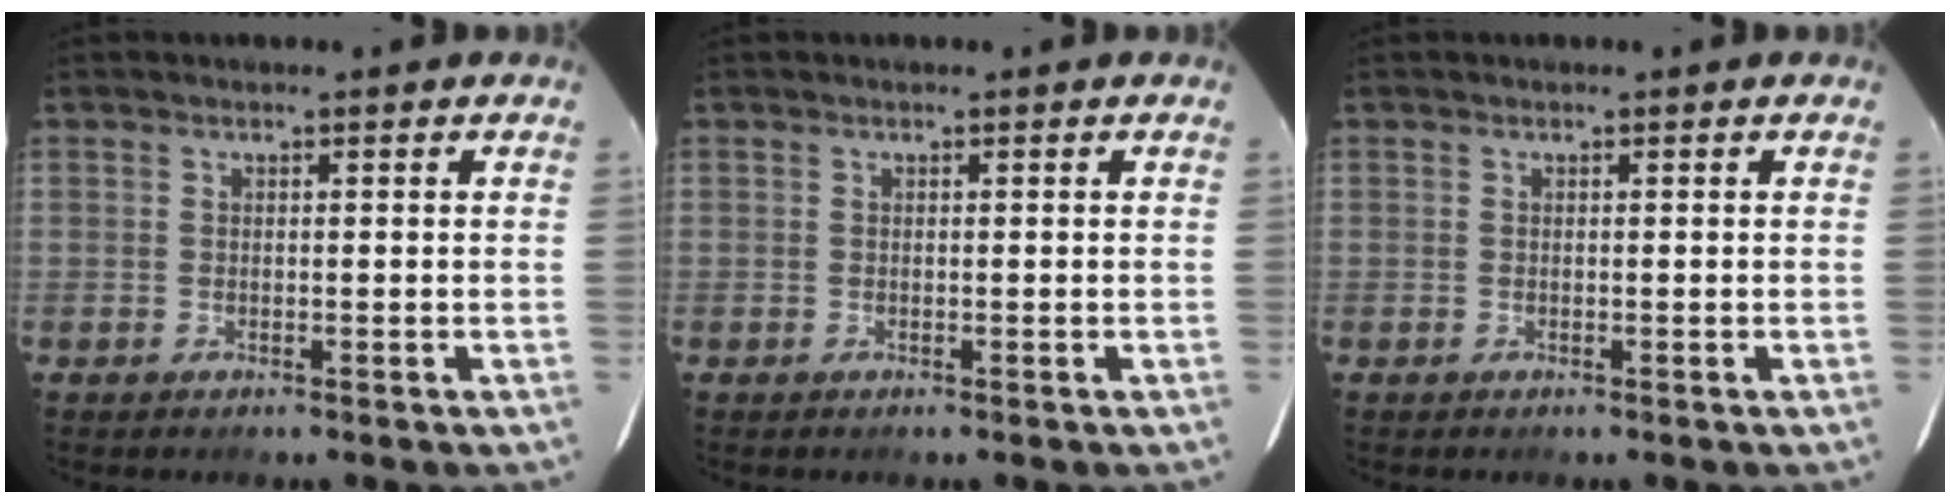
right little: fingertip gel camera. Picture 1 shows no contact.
{"total": 0.0}
{"total": 0.0}